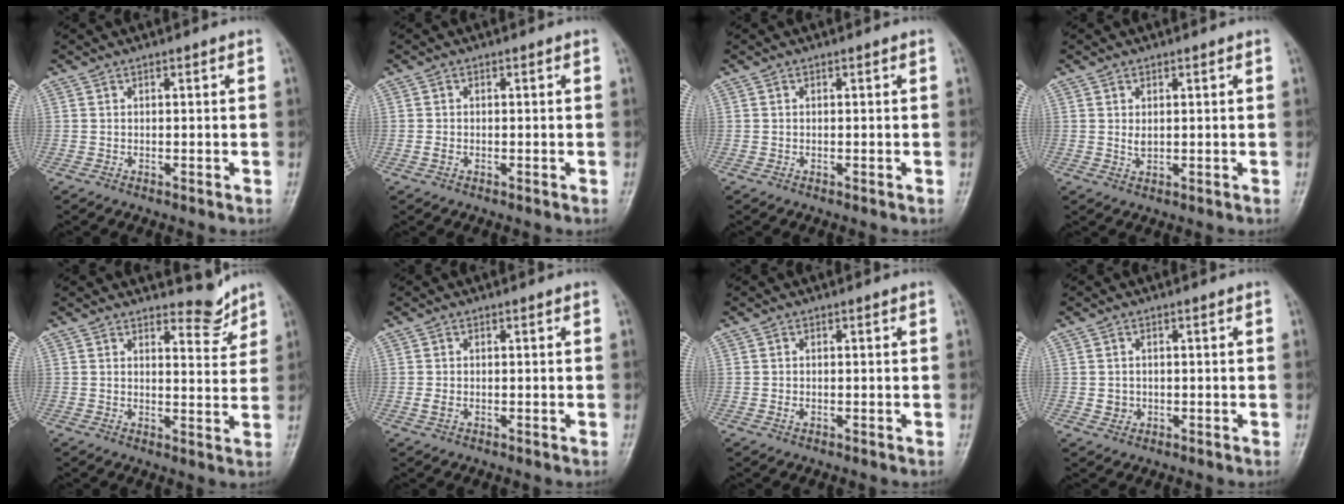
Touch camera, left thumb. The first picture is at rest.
{"total": 1.2, "force": [-0.4, 0.8, 0.8], "torque": [-0.018, 0.000, -0.009]}
{"total": 0.0}
{"total": 1.9, "force": [0.4, 1.2, 1.5], "torque": [-0.022, -0.005, 0.010]}
{"total": 4.7, "force": [4.2, 1.7, 1.1], "torque": [0.002, -0.040, 0.058]}
{"total": 1.8, "force": [-0.4, 1.2, 1.3], "torque": [-0.028, 0.001, -0.009]}
{"total": 1.1, "force": [-0.3, 0.8, 0.7], "torque": [-0.013, 0.001, -0.007]}
{"total": 2.3, "force": [-0.2, 2.1, 0.9], "torque": [-0.004, 0.004, 0.000]}